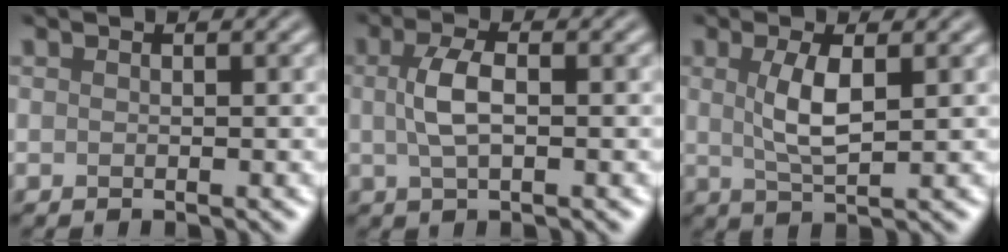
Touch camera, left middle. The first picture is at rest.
{"total": 3.1, "force": [0.3, 1.2, 2.9], "torque": [-0.064, 0.004, 0.003]}
{"total": 3.5, "force": [0.8, 1.1, 3.3], "torque": [-0.069, -0.002, 0.016]}